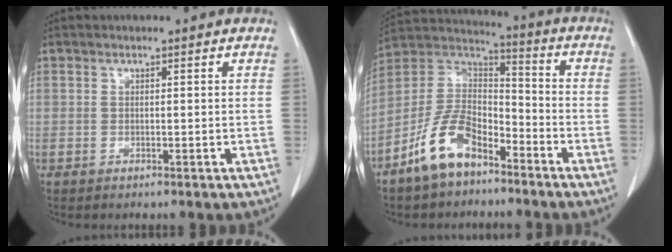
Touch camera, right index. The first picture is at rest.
{"total": 12.1, "force": [-7.8, 5.9, 7.1], "torque": [-0.150, 0.018, -0.154]}